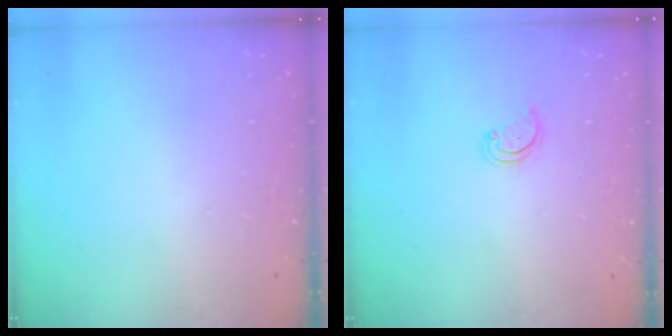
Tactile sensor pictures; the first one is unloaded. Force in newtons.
{"total": 3.0, "press": 3.0, "slide": 0.2}